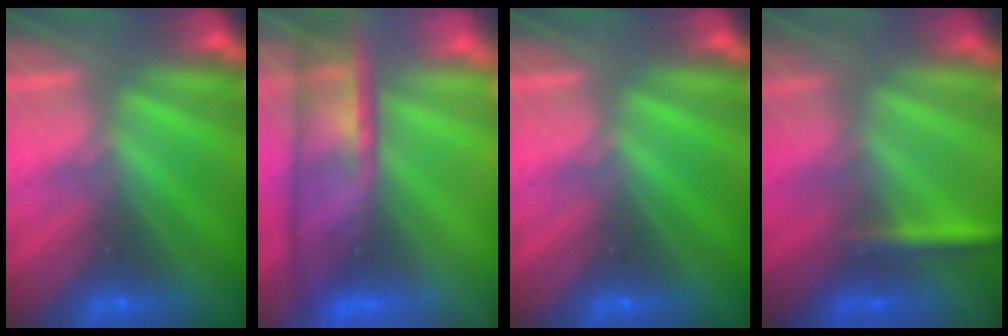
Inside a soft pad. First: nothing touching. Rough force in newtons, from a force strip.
{"total": 7.0}
{"total": 0.0}
{"total": 2.9}